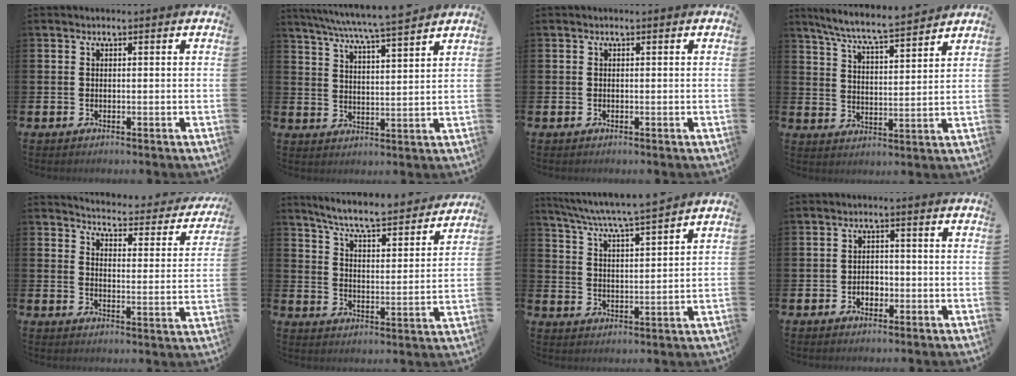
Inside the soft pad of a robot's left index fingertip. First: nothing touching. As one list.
[{"total": 6.7, "force": [6.3, -0.4, 2.2], "torque": [-0.069, -0.037, 0.111]}, {"total": 0.0}, {"total": 7.1, "force": [6.7, 0.0, 2.3], "torque": [-0.071, -0.039, 0.118]}, {"total": 3.6, "force": [3.5, 0.6, 0.6], "torque": [-0.029, -0.038, 0.052]}, {"total": 7.2, "force": [6.8, 0.4, 2.4], "torque": [-0.071, -0.050, 0.113]}, {"total": 6.3, "force": [6.0, -0.4, 1.9], "torque": [-0.064, -0.040, 0.103]}, {"total": 2.3, "force": [-0.8, 1.7, 1.2], "torque": [-0.015, 0.000, -0.021]}]